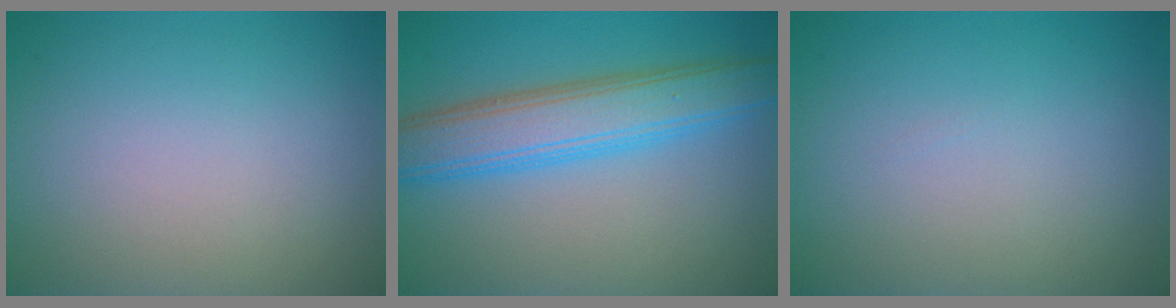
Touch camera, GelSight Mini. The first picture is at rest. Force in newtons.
{"total": 6.4, "press": 6.4, "slide": 0.2}
{"total": 0.0}